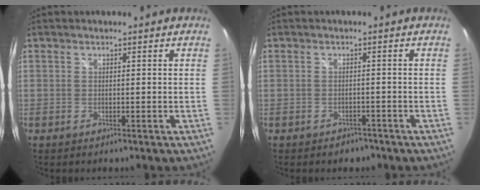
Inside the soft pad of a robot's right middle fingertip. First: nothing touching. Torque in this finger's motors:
{"motor_torque": [0.36, -0.33, 0.00, 0.00]}